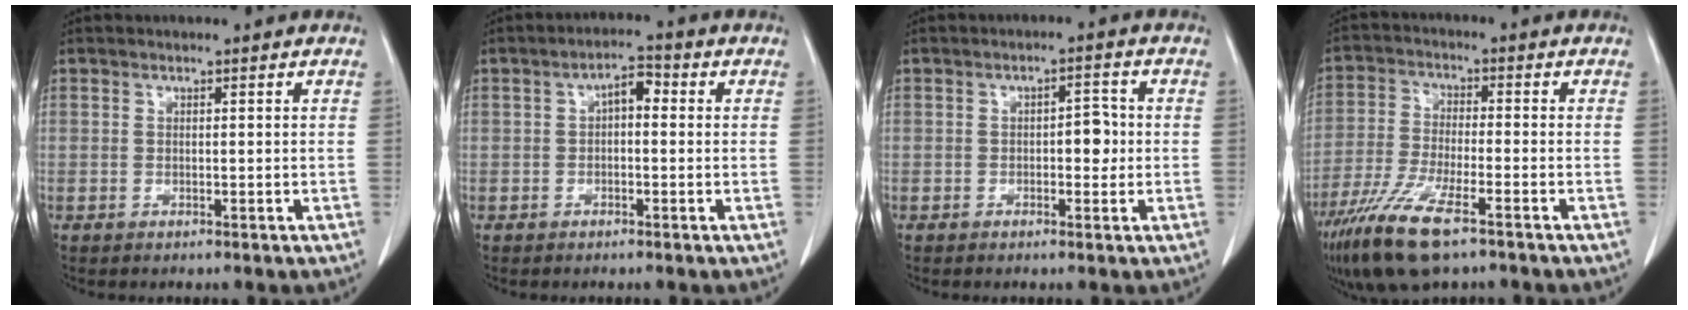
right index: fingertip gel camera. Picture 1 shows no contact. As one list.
[{"total": 3.6, "force": [0.4, 1.7, 3.2], "torque": [-0.047, 0.019, 0.003]}, {"total": 3.4, "force": [-0.2, 1.6, 3.0], "torque": [-0.036, 0.006, -0.002]}, {"total": 11.5, "force": [-7.3, 2.2, 8.6], "torque": [-0.172, -0.027, -0.133]}]